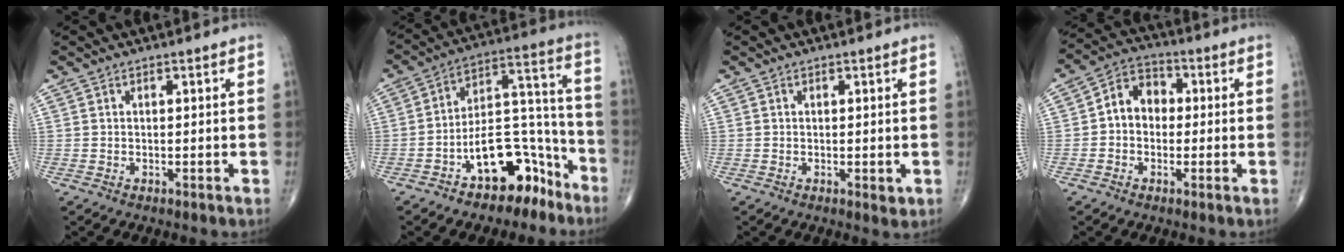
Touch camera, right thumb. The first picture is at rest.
{"total": 15.2, "force": [-8.8, 8.1, 9.5], "torque": [-0.102, 0.105, -0.139]}
{"total": 1.3, "force": [-0.1, 0.7, 1.1], "torque": [-0.013, -0.004, -0.003]}
{"total": 7.5, "force": [-0.1, 6.0, 4.5], "torque": [-0.052, 0.029, -0.015]}